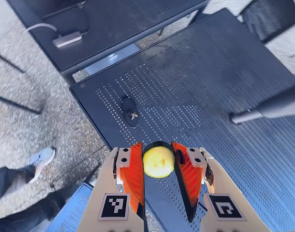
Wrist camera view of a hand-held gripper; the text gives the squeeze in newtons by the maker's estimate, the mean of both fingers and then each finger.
{"total": 10.7, "left": 10.6, "right": 10.8}